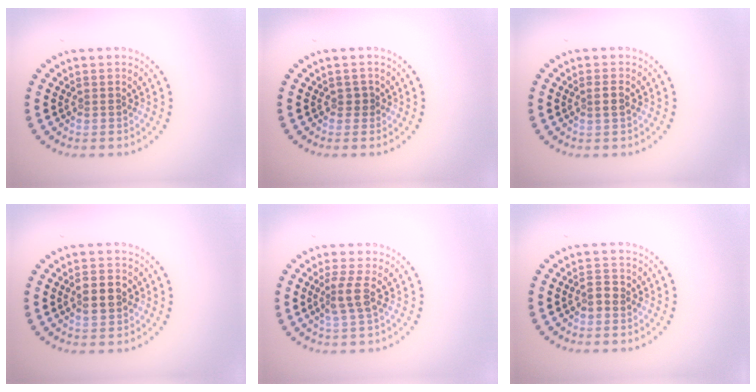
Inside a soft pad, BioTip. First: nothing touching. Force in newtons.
{"total": 0.6, "press": 0.6, "slide": 0.1}
{"total": 1.0, "press": 0.9, "slide": 0.5}
{"total": 2.7, "press": 2.7, "slide": 0.1}
{"total": 2.2, "press": 1.7, "slide": 1.4}
{"total": 1.5, "press": 1.4, "slide": 0.3}